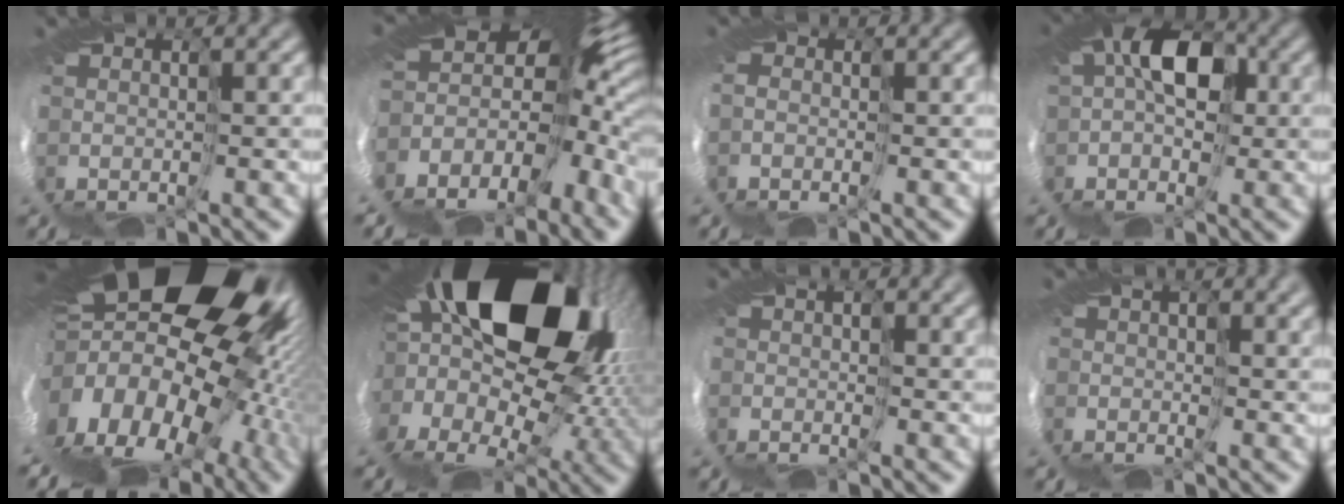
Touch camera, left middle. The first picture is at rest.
{"total": 12.1, "force": [-2.4, 6.2, 10.1], "torque": [-0.131, -0.005, 0.000]}
{"total": 0.6, "force": [-0.6, 0.1, -0.1], "torque": [-0.008, -0.005, -0.016]}
{"total": 6.8, "force": [1.6, 4.1, 5.2], "torque": [-0.082, 0.025, 0.005]}
{"total": 18.1, "force": [0.2, 13.4, 12.2], "torque": [-0.208, -0.012, -0.063]}
{"total": 19.5, "force": [6.2, 12.7, 13.4], "torque": [-0.232, 0.003, 0.071]}
{"total": 2.3, "force": [0.9, 1.6, 1.4], "torque": [-0.032, 0.010, 0.006]}
{"total": 3.1, "force": [1.4, 1.8, 2.1], "torque": [-0.047, 0.014, 0.014]}